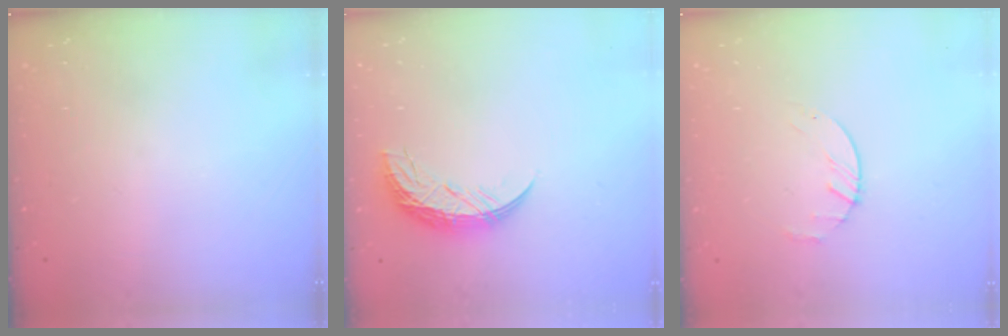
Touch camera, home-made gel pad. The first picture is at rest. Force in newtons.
{"total": 9.3, "press": 9.3, "slide": 0.7}
{"total": 2.2, "press": 2.2, "slide": 0.3}